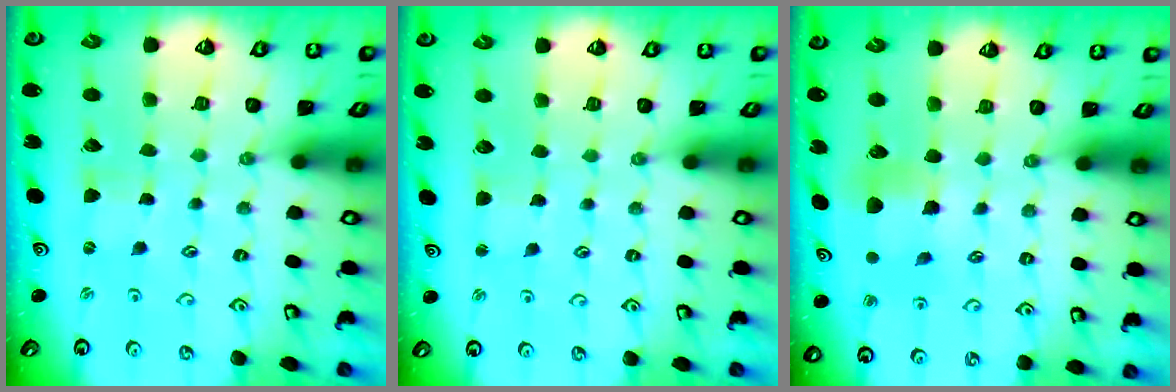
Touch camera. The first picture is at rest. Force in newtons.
{"total": 2.0, "press": 2.0, "slide": 0.3}
{"total": 6.1, "press": 6.1, "slide": 0.4}